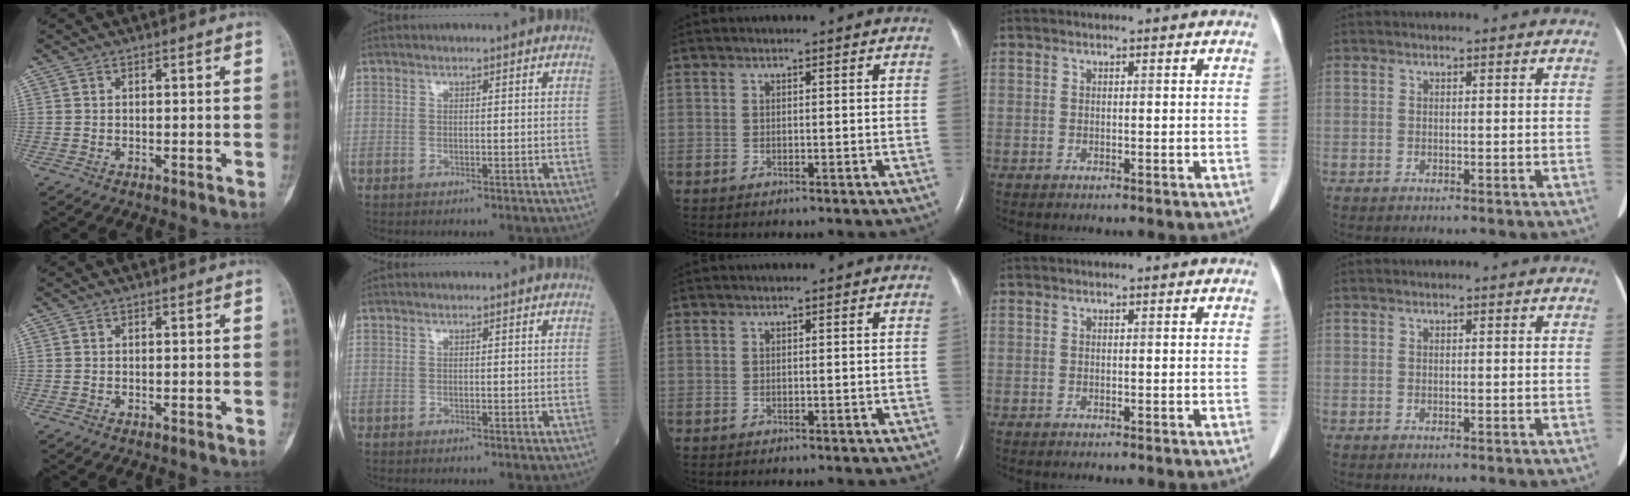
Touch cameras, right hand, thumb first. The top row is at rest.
{}